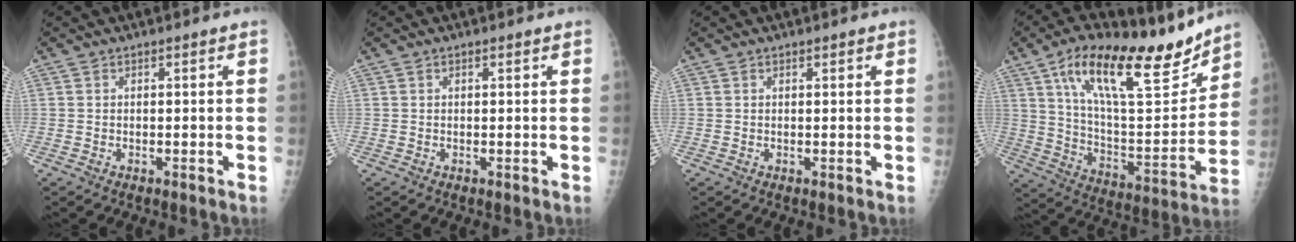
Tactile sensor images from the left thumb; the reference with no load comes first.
{"total": 0.5, "force": [0.3, 0.2, 0.4], "torque": [-0.008, 0.000, 0.003]}
{"total": 0.8, "force": [0.5, 0.3, 0.6], "torque": [-0.008, -0.001, 0.007]}
{"total": 24.3, "force": [16.3, 7.7, 16.3], "torque": [-0.224, -0.061, 0.277]}